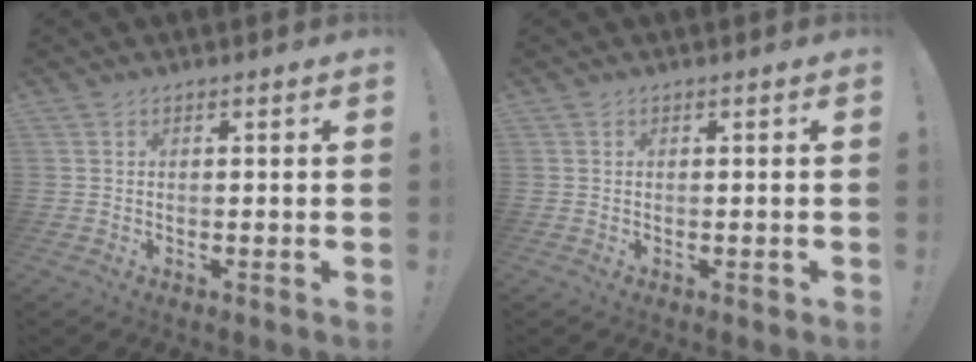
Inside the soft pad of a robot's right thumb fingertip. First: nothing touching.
{"total": 0.7, "force": [-0.2, 0.4, 0.5], "torque": [-0.006, 0.002, -0.003]}